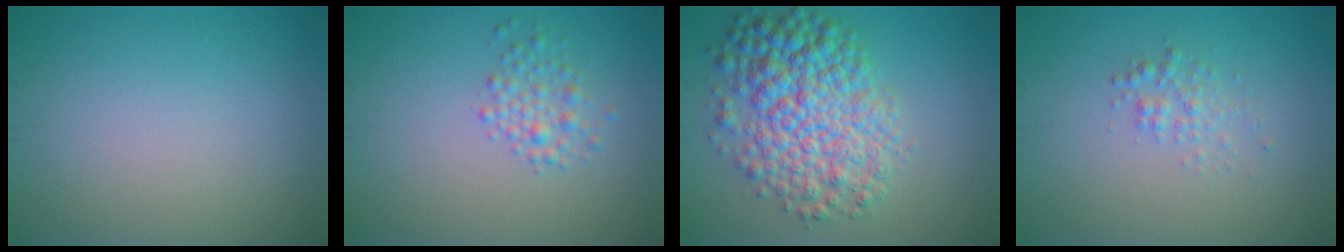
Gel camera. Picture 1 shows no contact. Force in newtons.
{"total": 2.1, "press": 2.1, "slide": 0.1}
{"total": 8.1, "press": 8.1, "slide": 0.1}
{"total": 1.5, "press": 1.5, "slide": 0.0}